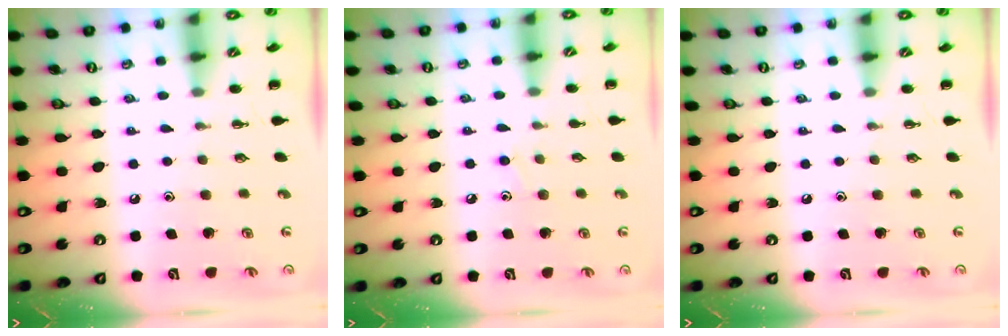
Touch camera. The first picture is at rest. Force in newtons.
{"total": 6.5, "press": 6.1, "slide": 2.3}
{"total": 0.0}